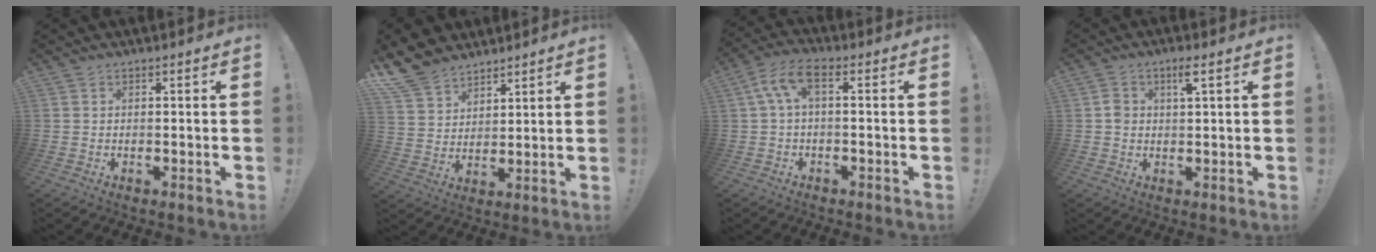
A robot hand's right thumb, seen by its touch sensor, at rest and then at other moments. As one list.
[{"total": 10.2, "force": [8.2, 5.5, 2.7], "torque": [-0.055, -0.057, 0.163]}, {"total": 6.5, "force": [1.1, 2.3, 6.0], "torque": [-0.126, -0.007, 0.020]}, {"total": 3.8, "force": [1.2, 1.7, 3.2], "torque": [-0.059, 0.005, 0.019]}]